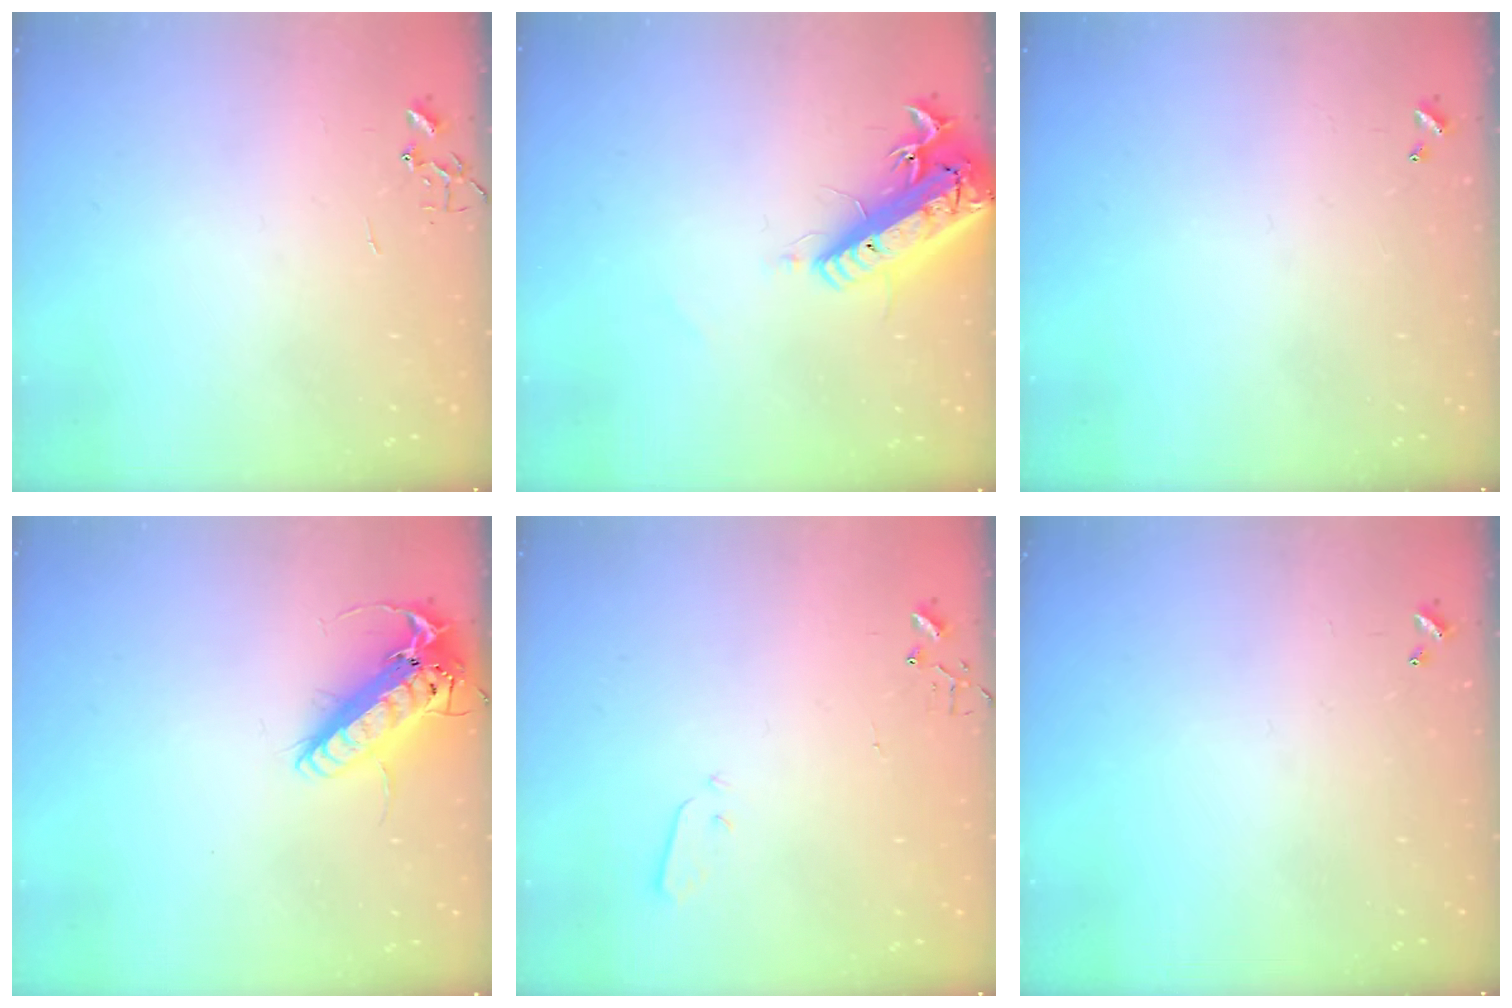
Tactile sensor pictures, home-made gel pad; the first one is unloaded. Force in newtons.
{"total": 20.7, "press": 20.3, "slide": 4.2}
{"total": 0.0}
{"total": 16.7, "press": 16.4, "slide": 3.1}
{"total": 3.2, "press": 3.2, "slide": 0.1}
{"total": 0.0}